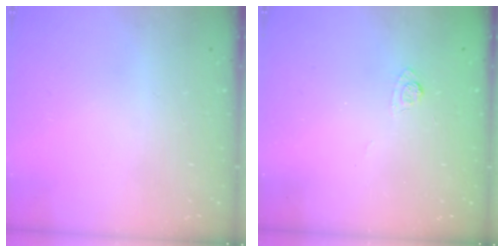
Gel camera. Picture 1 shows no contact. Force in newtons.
{"total": 3.3, "press": 3.0, "slide": 1.4}